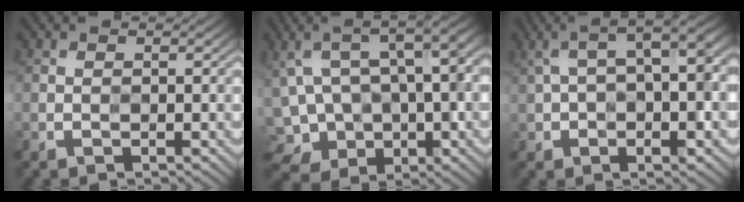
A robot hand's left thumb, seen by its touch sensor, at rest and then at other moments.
{"total": 13.5, "force": [-1.1, 8.1, 10.8], "torque": [-0.228, -0.018, 0.014]}
{"total": 11.1, "force": [1.4, 4.5, 10.1], "torque": [-0.192, 0.009, 0.029]}